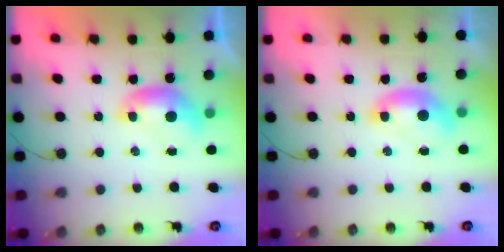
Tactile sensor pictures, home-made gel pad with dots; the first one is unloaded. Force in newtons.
{"total": 1.3, "press": 1.2, "slide": 0.5}